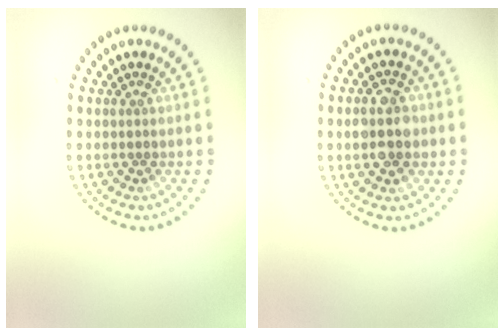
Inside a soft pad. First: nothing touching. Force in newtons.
{"total": 4.0, "press": 4.0, "slide": 0.1}